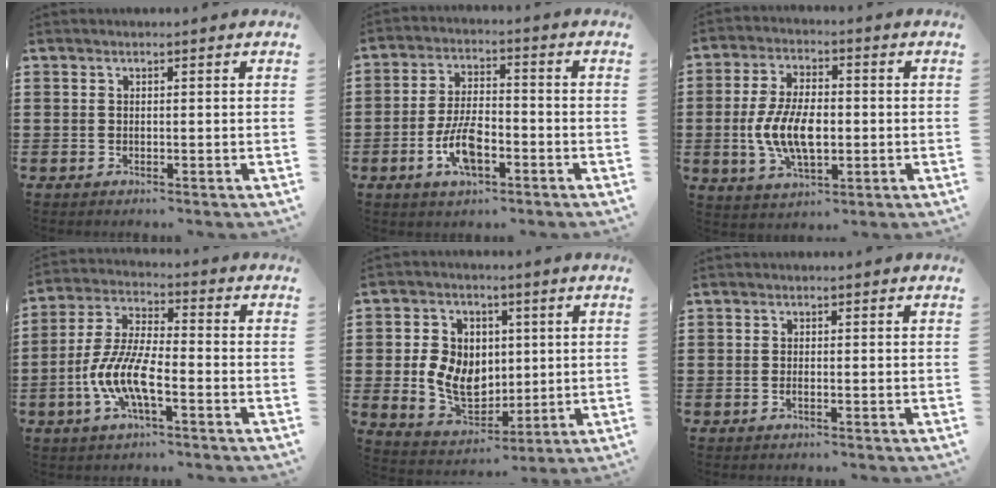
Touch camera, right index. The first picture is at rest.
{"total": 7.7, "force": [-3.0, 3.3, 6.2], "torque": [-0.135, 0.000, -0.058]}
{"total": 9.3, "force": [-1.3, 4.8, 7.9], "torque": [-0.172, 0.001, -0.027]}
{"total": 9.0, "force": [-3.5, 2.9, 7.7], "torque": [-0.191, -0.013, -0.075]}
{"total": 8.3, "force": [0.4, 6.9, 4.7], "torque": [-0.114, 0.012, 0.007]}
{"total": 0.7, "force": [-0.4, 0.1, 0.6], "torque": [-0.011, -0.003, -0.007]}